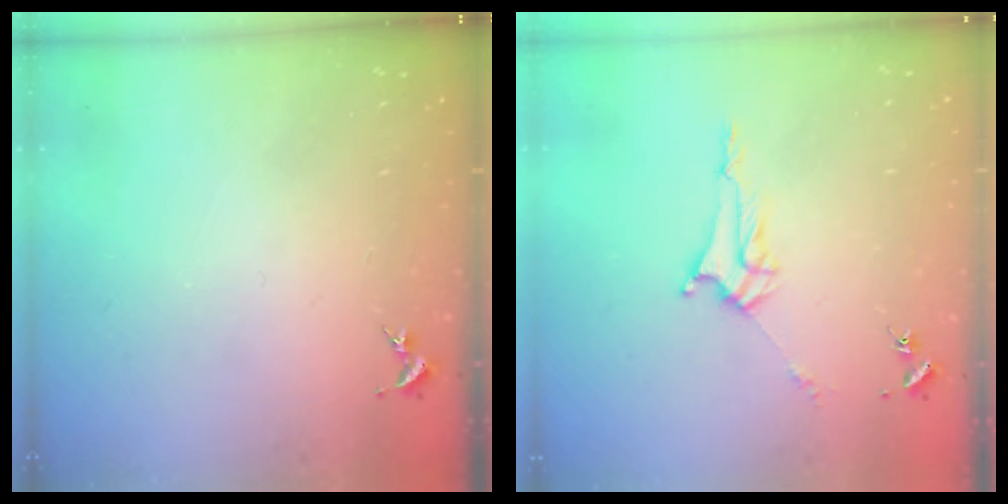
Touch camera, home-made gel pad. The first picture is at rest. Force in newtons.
{"total": 3.0, "press": 3.0, "slide": 0.3}